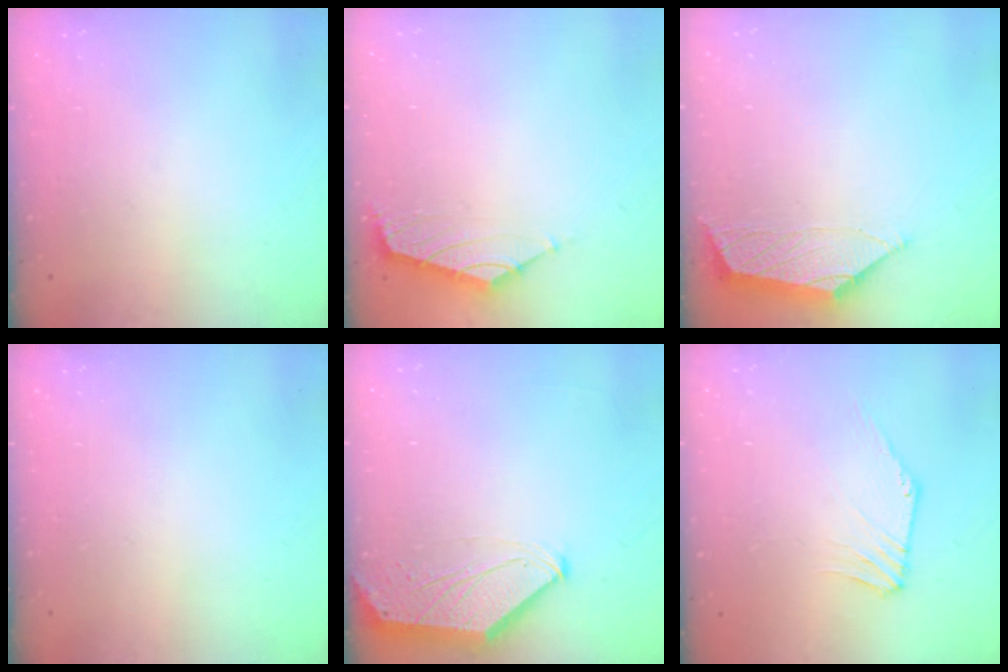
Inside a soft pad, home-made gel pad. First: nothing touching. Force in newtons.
{"total": 1.8, "press": 1.7, "slide": 0.6}
{"total": 1.1, "press": 1.1, "slide": 0.2}
{"total": 0.0}
{"total": 0.0}
{"total": 0.7, "press": 0.5, "slide": 0.4}